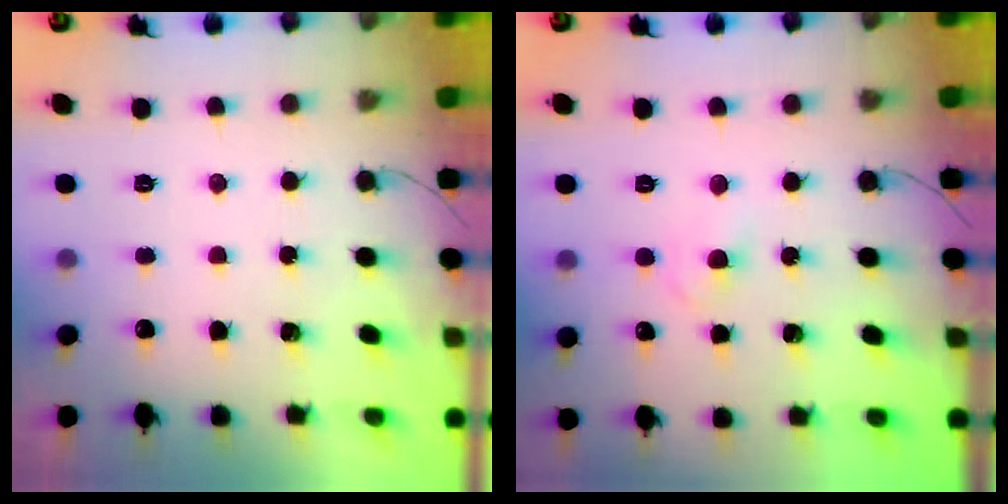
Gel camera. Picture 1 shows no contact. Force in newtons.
{"total": 2.2, "press": 2.0, "slide": 0.9}